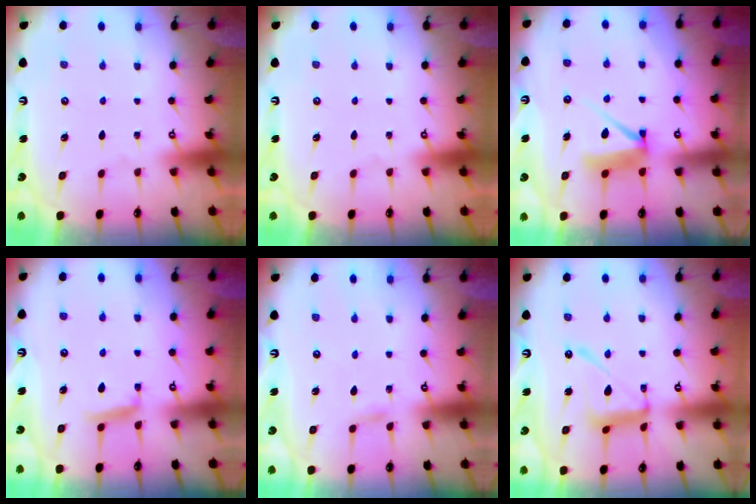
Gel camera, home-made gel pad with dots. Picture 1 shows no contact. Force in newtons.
{"total": 0.0}
{"total": 7.8, "press": 7.7, "slide": 0.8}
{"total": 7.1, "press": 7.1, "slide": 0.9}
{"total": 2.7, "press": 2.7, "slide": 0.2}
{"total": 12.6, "press": 12.6, "slide": 1.0}